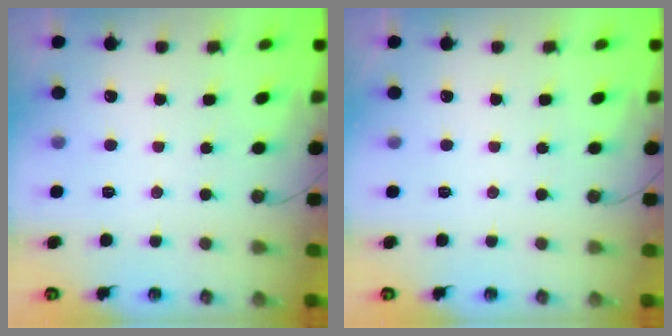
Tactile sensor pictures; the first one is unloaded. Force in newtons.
{"total": 0.0}